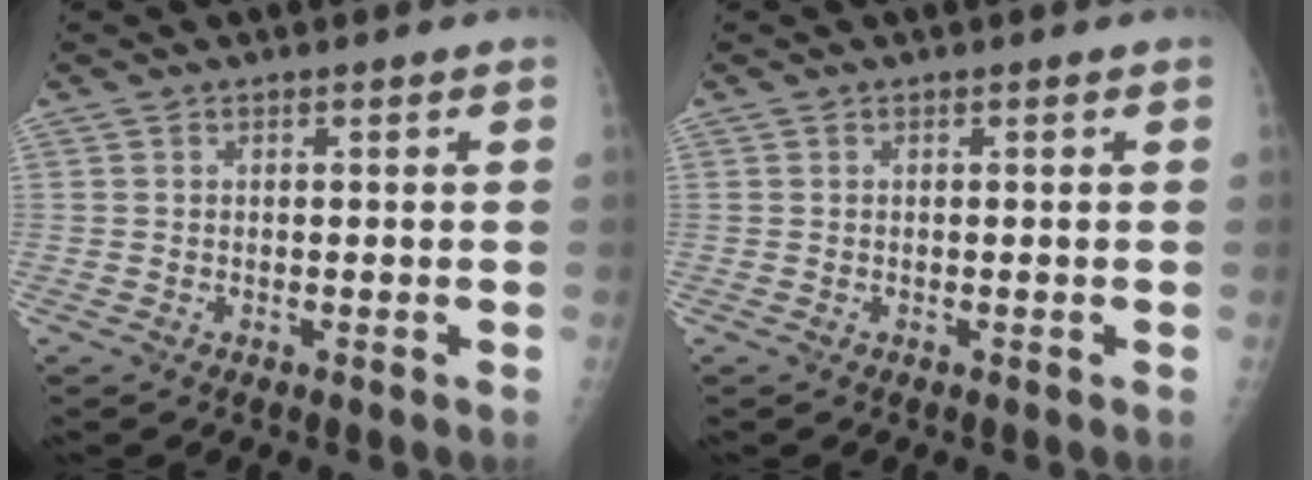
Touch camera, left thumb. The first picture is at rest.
{"total": 0.0}